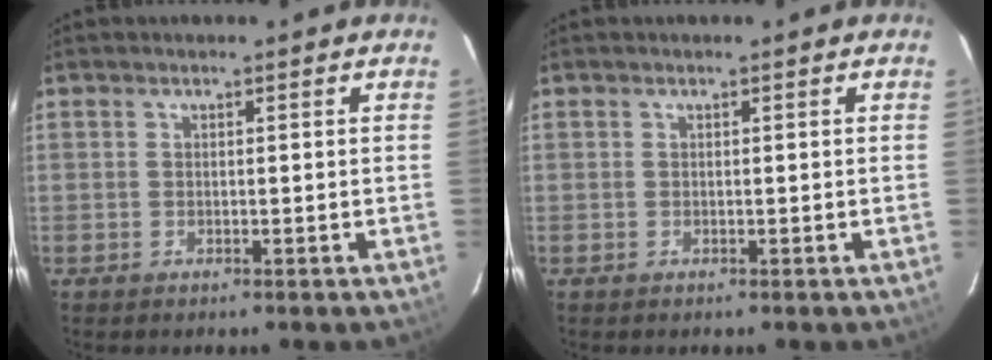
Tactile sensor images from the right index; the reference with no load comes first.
{"total": 0.0}